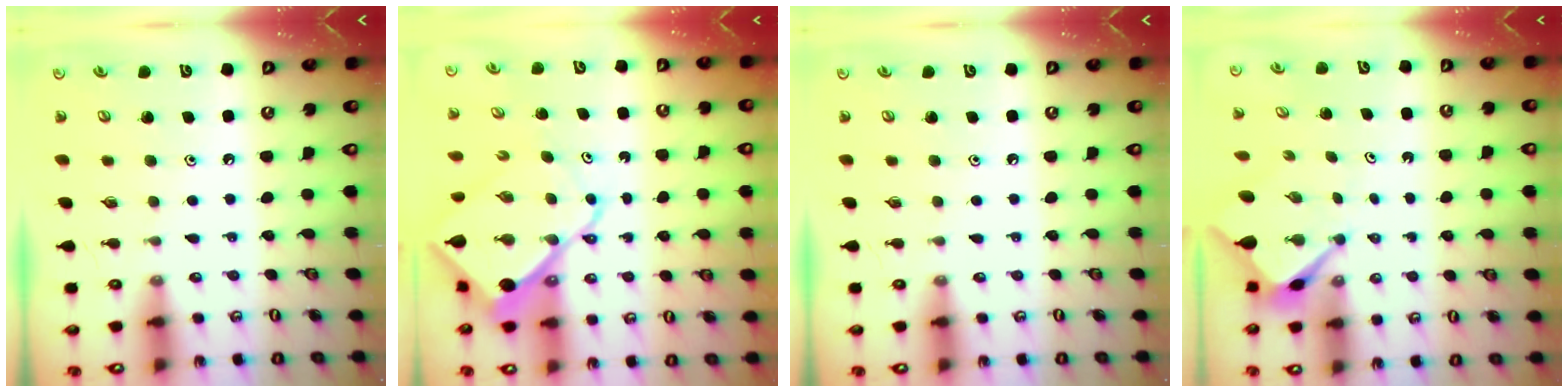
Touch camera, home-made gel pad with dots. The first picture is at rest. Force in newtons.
{"total": 14.4, "press": 14.3, "slide": 1.5}
{"total": 0.0}
{"total": 3.1, "press": 3.1, "slide": 0.3}